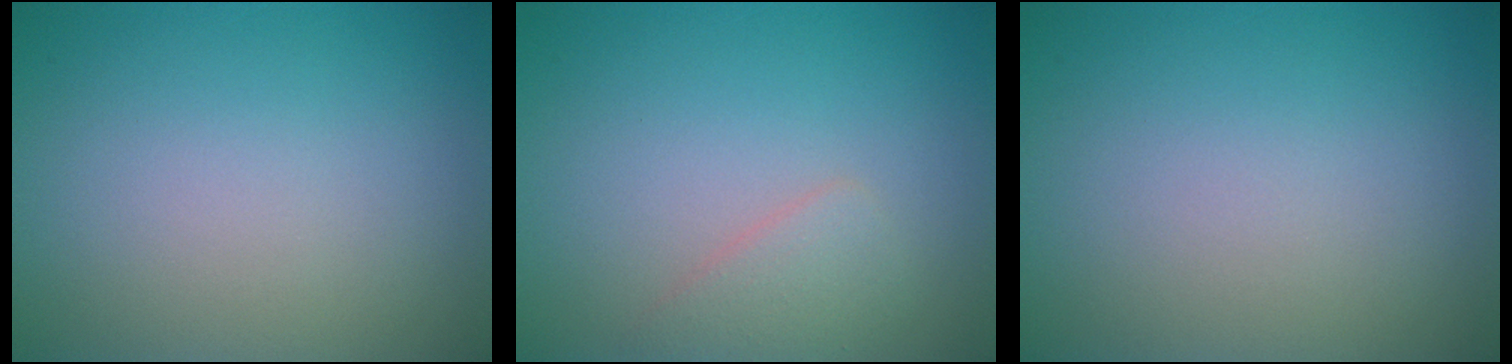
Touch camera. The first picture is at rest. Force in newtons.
{"total": 1.7, "press": 1.7, "slide": 0.1}
{"total": 0.0}